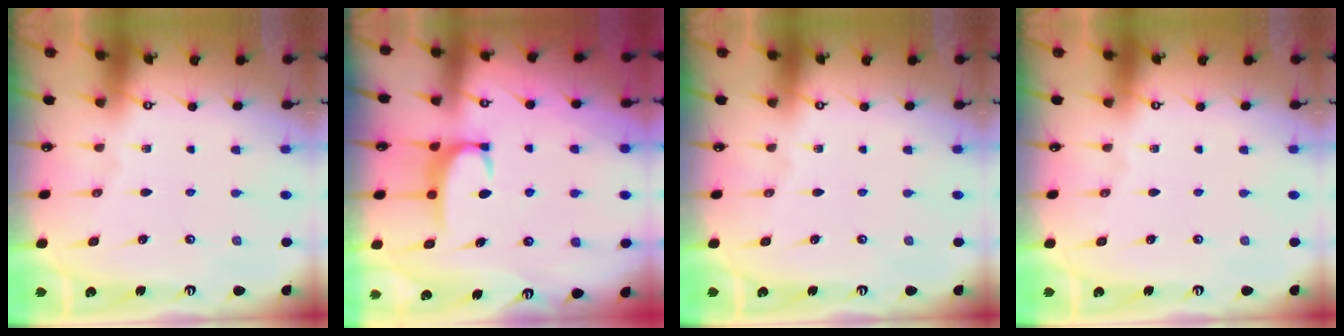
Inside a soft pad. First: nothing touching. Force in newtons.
{"total": 2.8, "press": 2.8, "slide": 0.4}
{"total": 0.0}
{"total": 0.0}